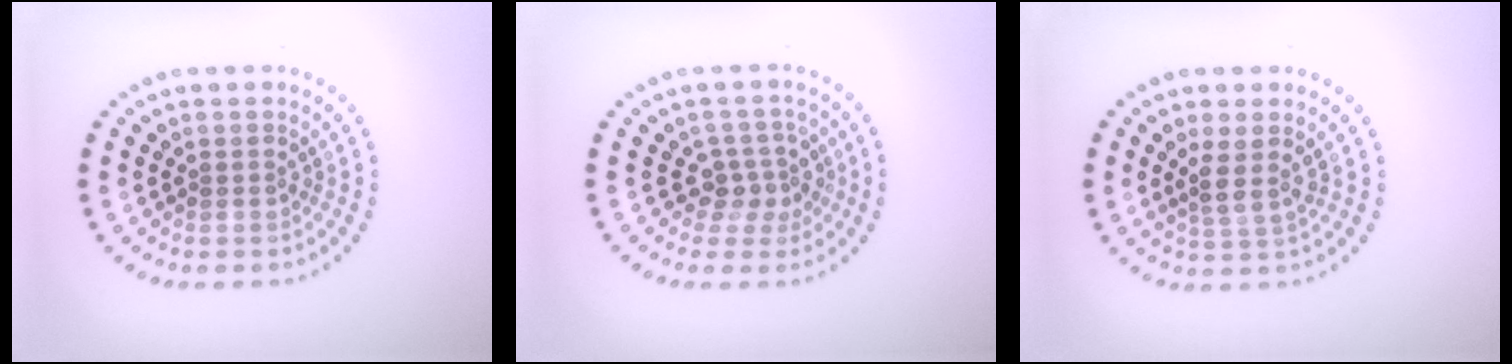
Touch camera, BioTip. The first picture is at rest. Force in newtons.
{"total": 2.6, "press": 2.0, "slide": 1.6}
{"total": 2.3, "press": 1.7, "slide": 1.5}